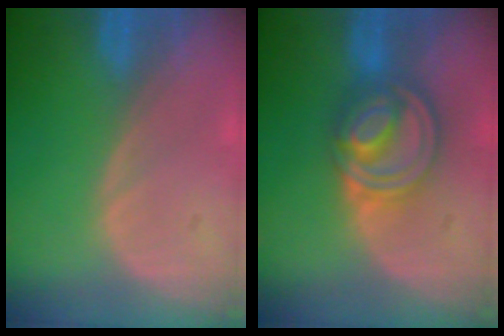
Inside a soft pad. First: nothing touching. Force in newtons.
{"total": 7.9, "press": 6.8, "slide": 4.1}